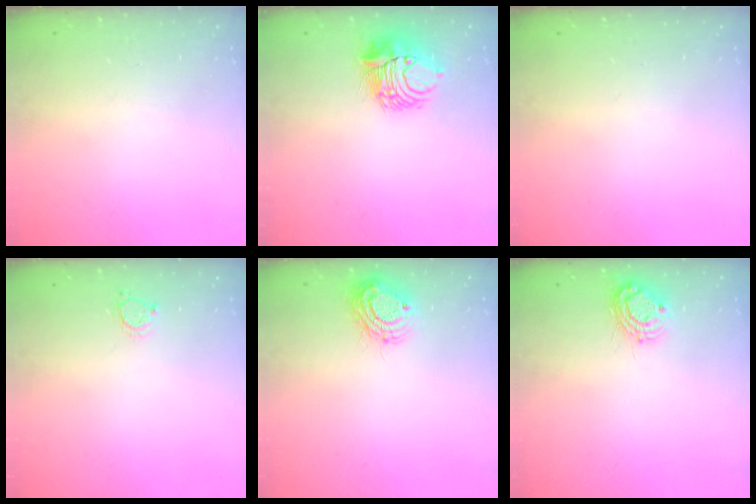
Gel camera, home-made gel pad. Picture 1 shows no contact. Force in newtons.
{"total": 9.4, "press": 9.4, "slide": 0.5}
{"total": 0.0}
{"total": 3.5, "press": 3.5, "slide": 0.4}
{"total": 10.2, "press": 10.2, "slide": 0.8}
{"total": 8.9, "press": 8.8, "slide": 0.7}